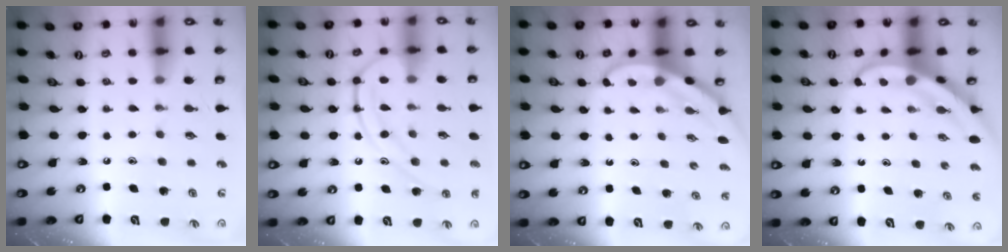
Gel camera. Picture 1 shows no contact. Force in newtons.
{"total": 12.8, "press": 12.7, "slide": 0.9}
{"total": 3.3, "press": 3.3, "slide": 0.2}
{"total": 3.9, "press": 3.8, "slide": 0.6}